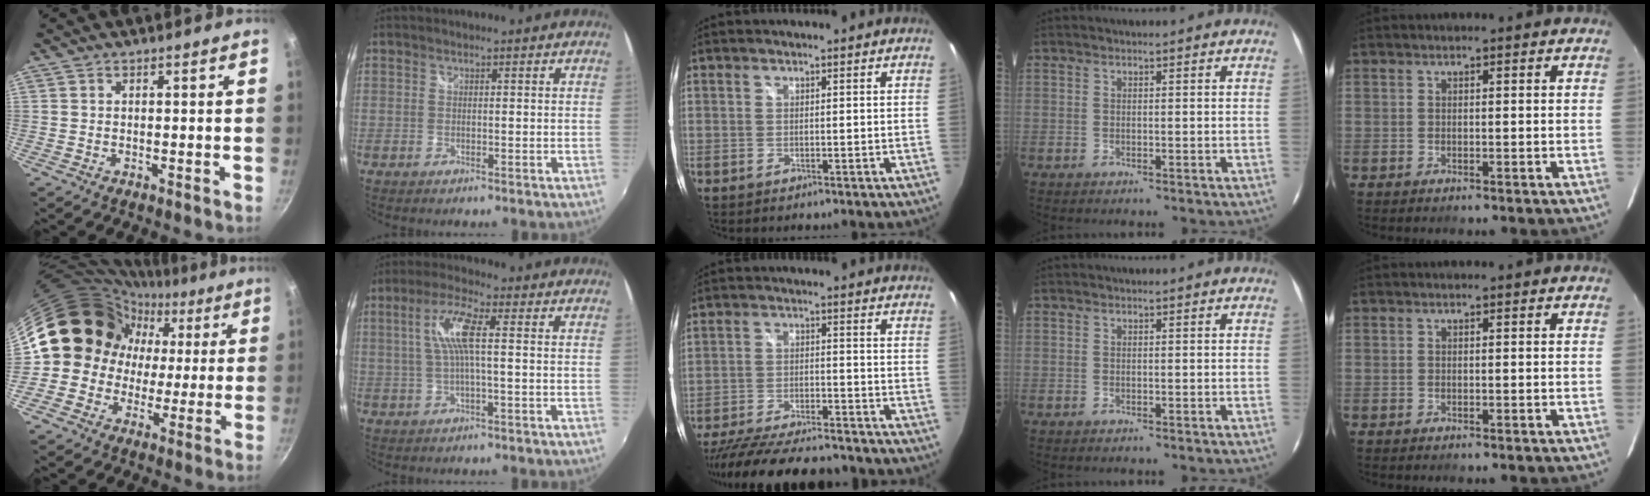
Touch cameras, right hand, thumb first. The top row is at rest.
{"thumb": {"total": 15.2, "force": [1.4, 14.0, 5.7], "torque": [-0.038, 0.032, 0.009]}, "index": {"total": 7.4, "force": [0.8, 1.0, 7.3], "torque": [-0.141, 0.007, 0.018]}, "middle": {"total": 21.4, "force": [-18.5, 4.6, 9.9], "torque": [-0.195, -0.036, -0.278]}}